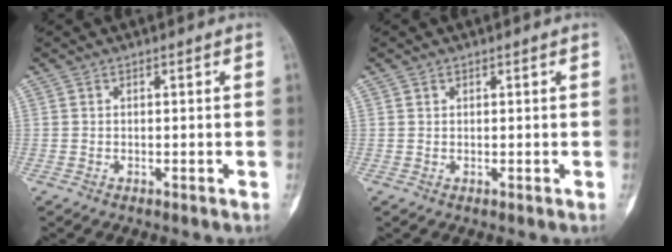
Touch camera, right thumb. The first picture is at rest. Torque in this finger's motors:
{"motor_torque": [-0.50, -0.31, 0.27, 0.08, -0.11]}